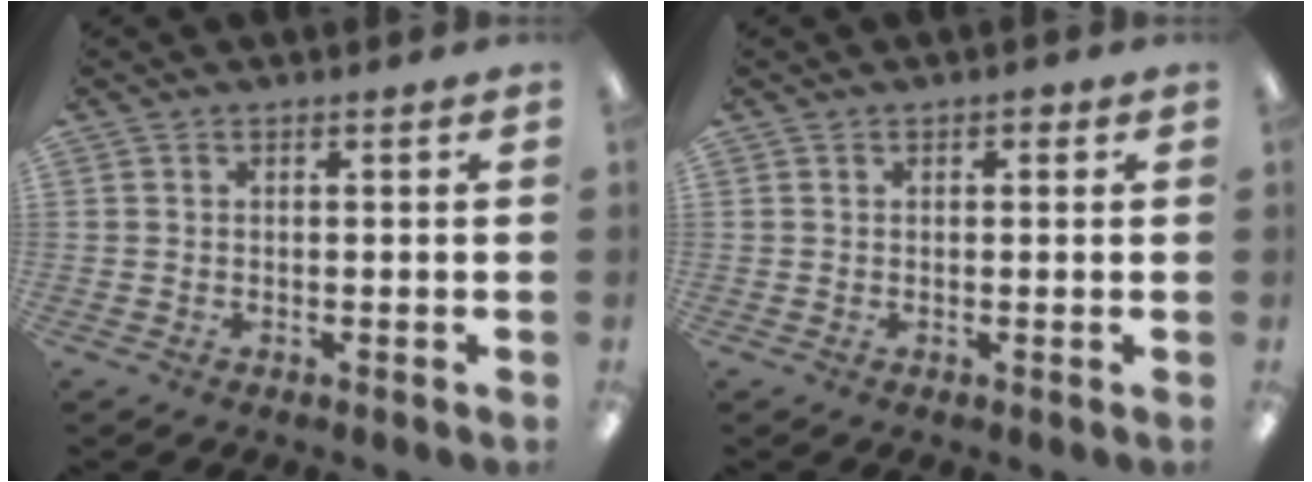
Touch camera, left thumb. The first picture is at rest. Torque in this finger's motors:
{"motor_torque": [-0.20, 0.04, -0.13, -0.16, 0.06]}